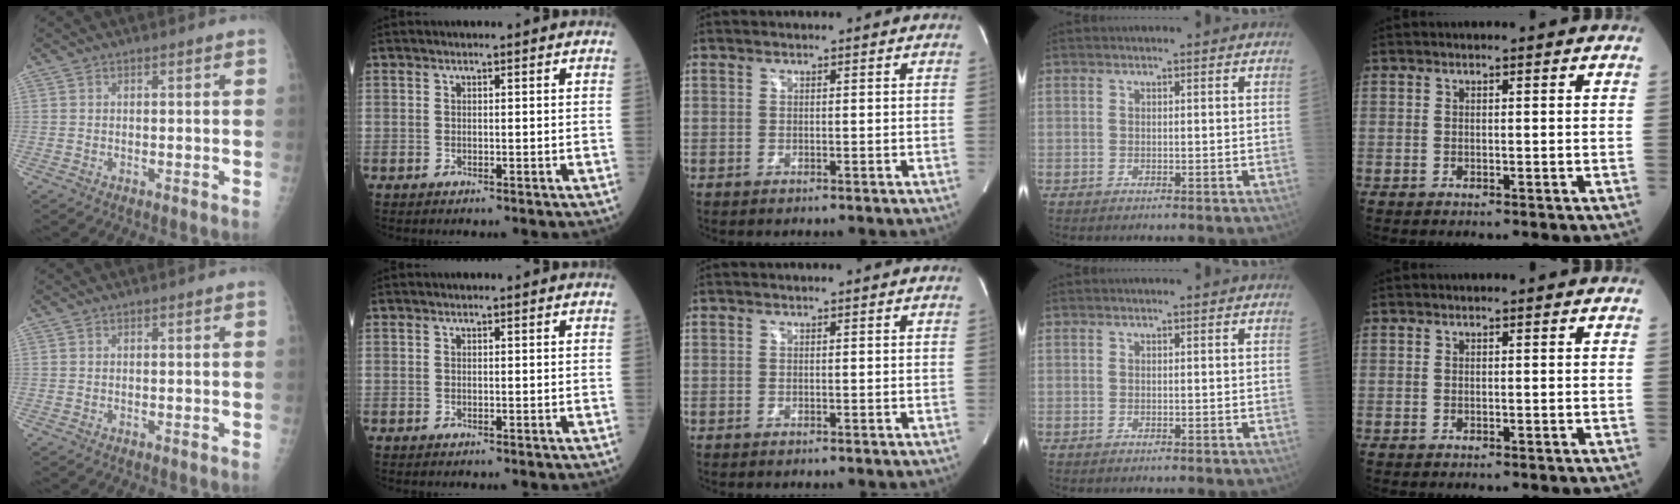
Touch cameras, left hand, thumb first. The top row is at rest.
{}